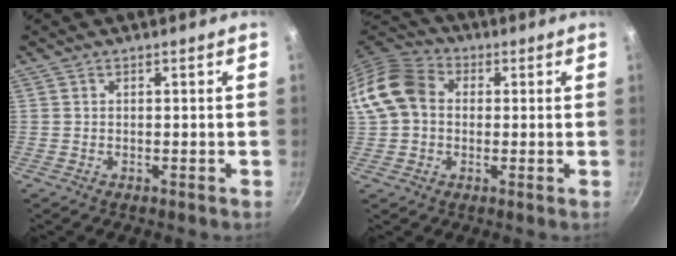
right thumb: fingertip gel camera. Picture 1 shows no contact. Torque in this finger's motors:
{"motor_torque": [-0.26, 0.84, 0.64, -0.37, 0.22]}